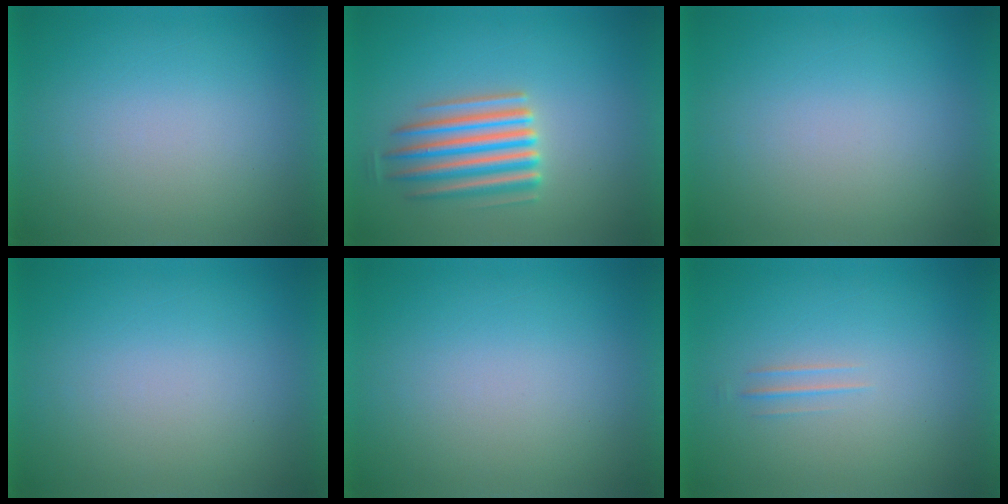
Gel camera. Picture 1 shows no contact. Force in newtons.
{"total": 5.6}
{"total": 0.0}
{"total": 1.1}
{"total": 1.0}
{"total": 1.5}